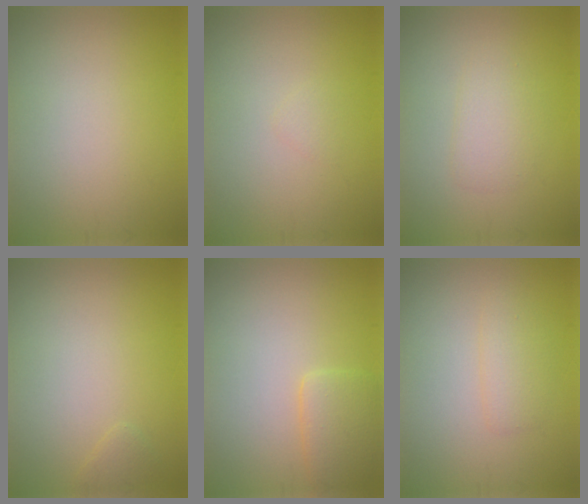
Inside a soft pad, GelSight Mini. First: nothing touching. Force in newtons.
{"total": 0.6, "press": 0.6, "slide": 0.1}
{"total": 1.9, "press": 1.9, "slide": 0.1}
{"total": 0.6, "press": 0.6, "slide": 0.1}
{"total": 2.6, "press": 2.5, "slide": 0.2}
{"total": 1.7, "press": 1.7, "slide": 0.0}